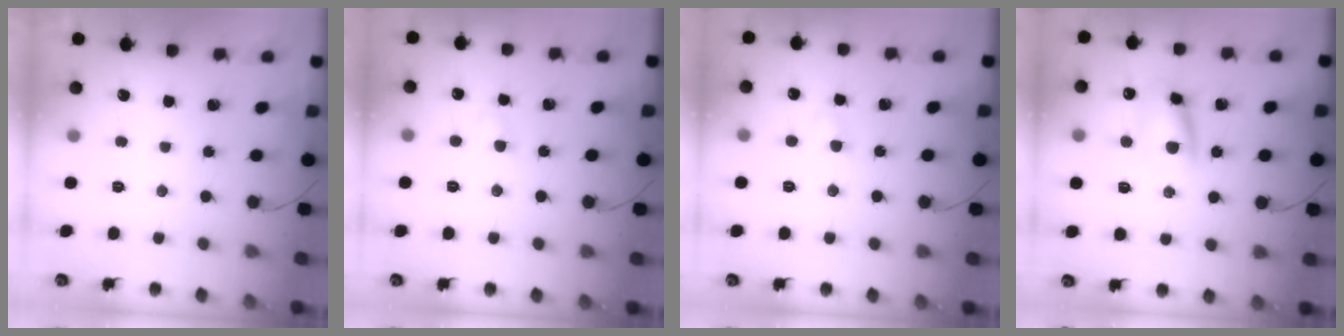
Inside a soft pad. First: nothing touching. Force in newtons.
{"total": 3.0, "press": 2.9, "slide": 0.8}
{"total": 3.0, "press": 2.9, "slide": 0.8}
{"total": 10.7, "press": 10.6, "slide": 1.6}